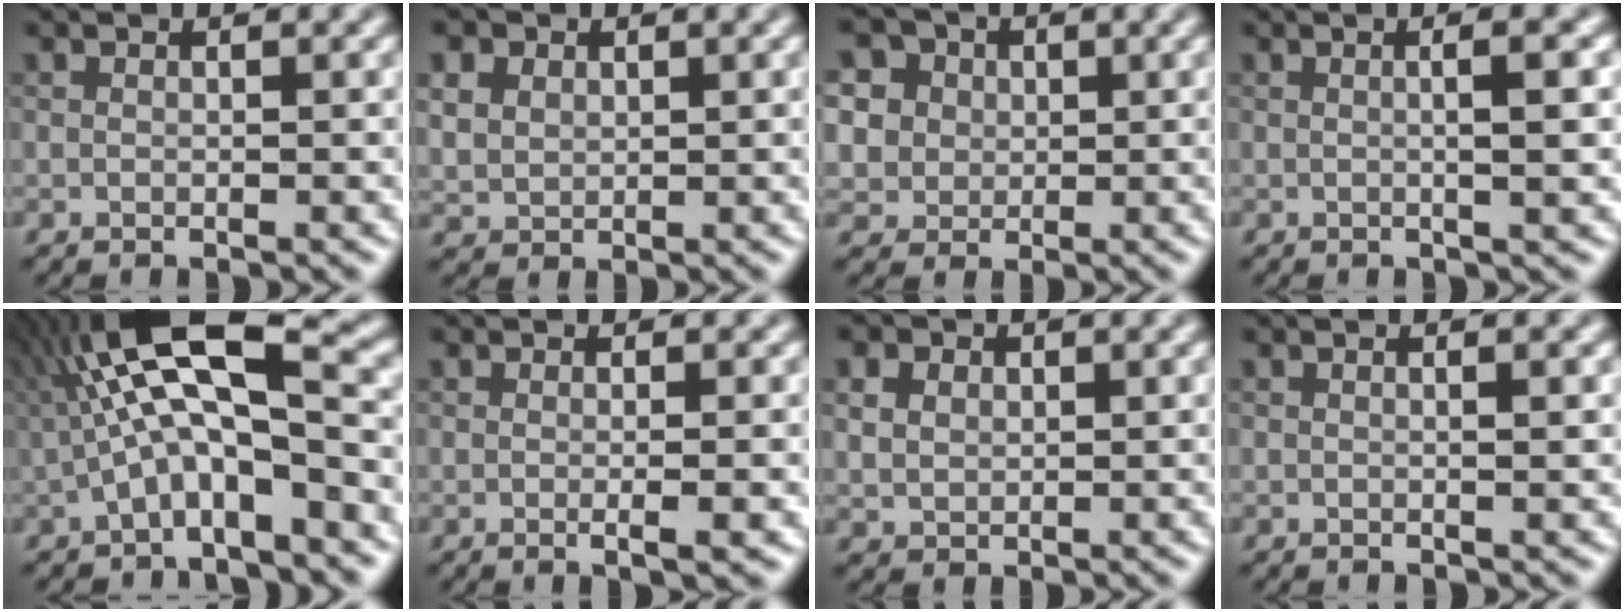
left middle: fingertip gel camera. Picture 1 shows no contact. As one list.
[{"total": 2.7, "force": [1.2, 2.2, 1.0], "torque": [-0.049, 0.009, 0.036]}, {"total": 8.2, "force": [3.7, 6.7, 3.0], "torque": [-0.091, 0.028, 0.063]}, {"total": 3.2, "force": [-0.1, 0.7, 3.2], "torque": [-0.037, 0.016, -0.001]}, {"total": 8.8, "force": [0.2, 2.9, 8.4], "torque": [-0.161, 0.027, 0.007]}, {"total": 1.9, "force": [-0.6, 0.2, 1.8], "torque": [-0.028, 0.002, -0.002]}, {"total": 2.4, "force": [0.8, 2.0, 1.1], "torque": [-0.044, 0.012, 0.021]}, {"total": 1.3, "force": [0.0, 0.4, 1.2], "torque": [-0.013, 0.006, -0.002]}]